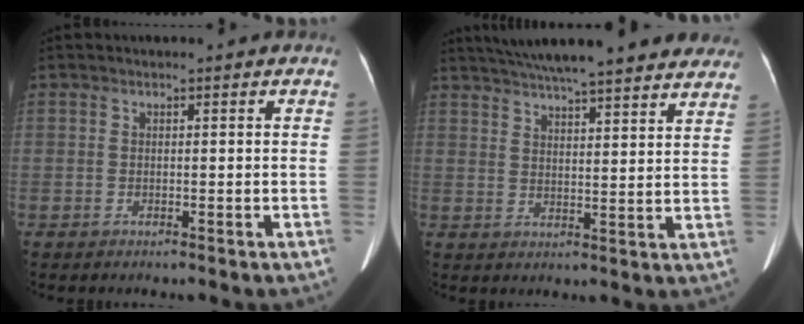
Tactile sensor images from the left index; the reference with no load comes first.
{"total": 23.6, "force": [20.5, 3.3, 11.3], "torque": [-0.184, 0.015, 0.263]}